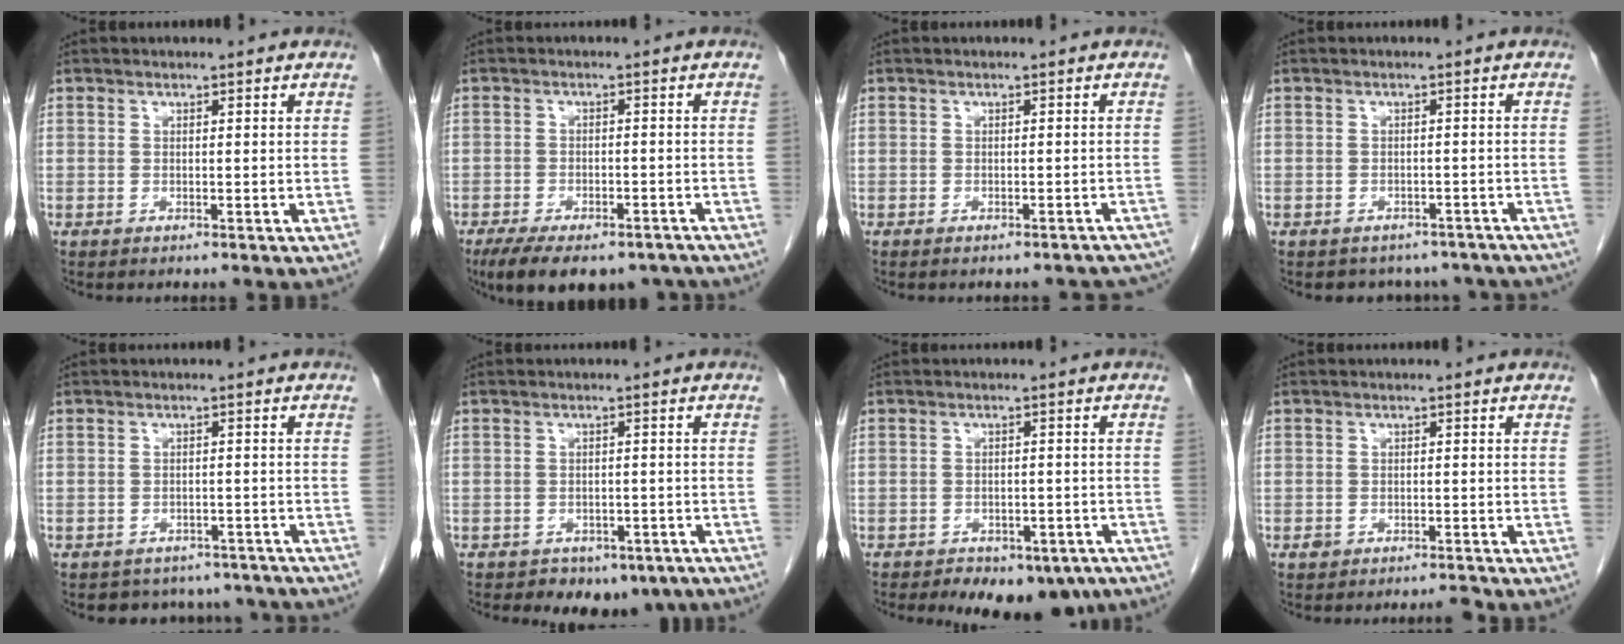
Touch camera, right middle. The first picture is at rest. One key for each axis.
{"total": 13.7, "fx": -10.3, "fy": 6.0, "fz": 6.7, "tx": -0.116, "ty": -0.003, "tz": -0.145}
{"total": 8.6, "fx": -7.7, "fy": 2.7, "fz": 2.4, "tx": -0.021, "ty": 0.007, "tz": -0.075}
{"total": 8.1, "fx": -7.0, "fy": 4.1, "fz": 0.9, "tx": 0.002, "ty": 0.013, "tz": -0.070}
{"total": 8.4, "fx": -7.3, "fy": 4.1, "fz": 0.7, "tx": 0.003, "ty": 0.019, "tz": -0.076}
{"total": 6.3, "fx": -4.5, "fy": 3.9, "fz": 2.0, "tx": -0.014, "ty": 0.010, "tz": -0.053}
{"total": 10.5, "fx": -7.4, "fy": 5.5, "fz": 5.0, "tx": -0.059, "ty": 0.003, "tz": -0.092}
{"total": 1.4, "fx": -1.2, "fy": 0.5, "fz": 0.6, "tx": -0.013, "ty": -0.001, "tz": -0.017}